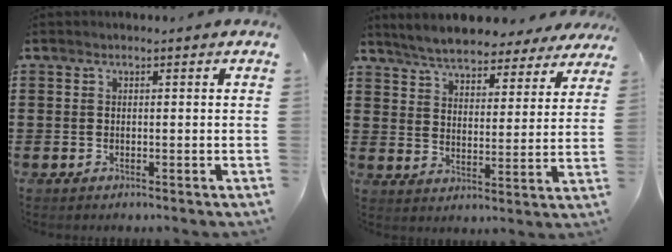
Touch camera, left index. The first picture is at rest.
{"total": 6.1, "force": [6.0, 0.4, 1.3], "torque": [-0.055, -0.031, 0.105]}